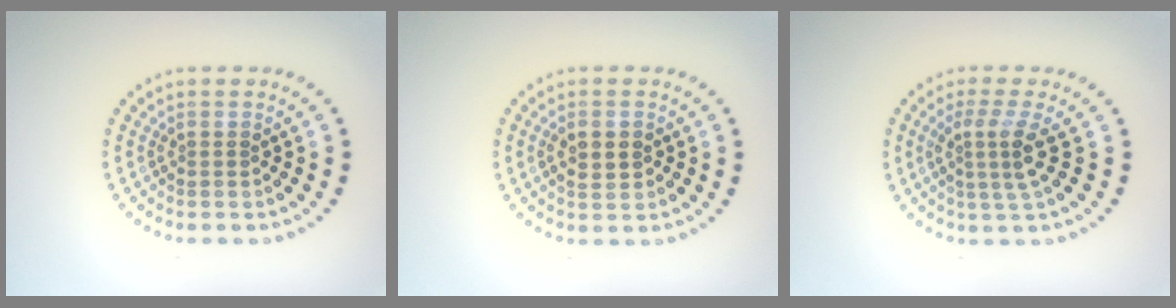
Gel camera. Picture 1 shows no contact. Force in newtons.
{"total": 1.9, "press": 1.9, "slide": 0.1}
{"total": 3.1, "press": 2.2, "slide": 2.1}